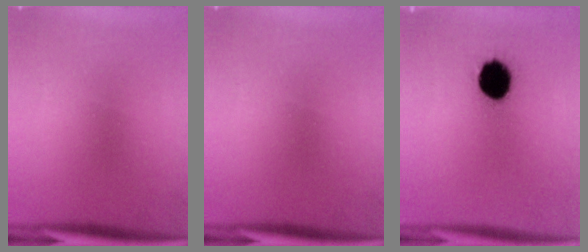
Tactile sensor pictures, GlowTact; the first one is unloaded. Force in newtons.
{"total": 0.0}
{"total": 11.7}